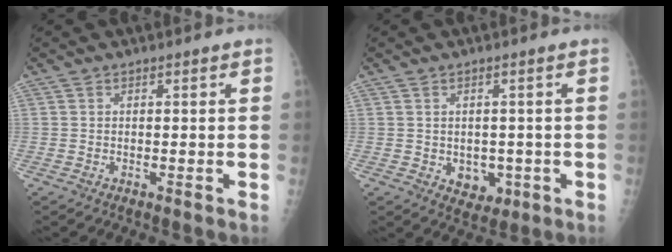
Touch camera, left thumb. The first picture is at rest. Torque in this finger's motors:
{"motor_torque": [-0.24, 0.36, 0.18, -0.18, 0.03]}